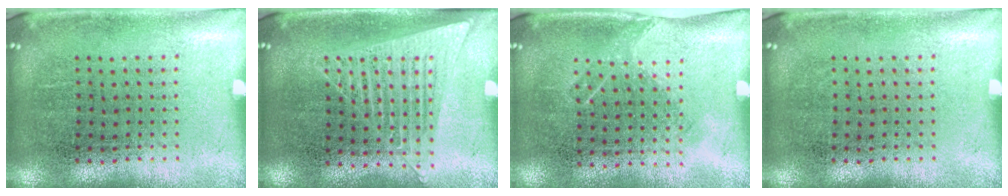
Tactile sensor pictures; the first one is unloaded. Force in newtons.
{"total": 1.2, "press": 1.2, "slide": 0.4}
{"total": 1.1, "press": 0.8, "slide": 0.7}
{"total": 0.0}